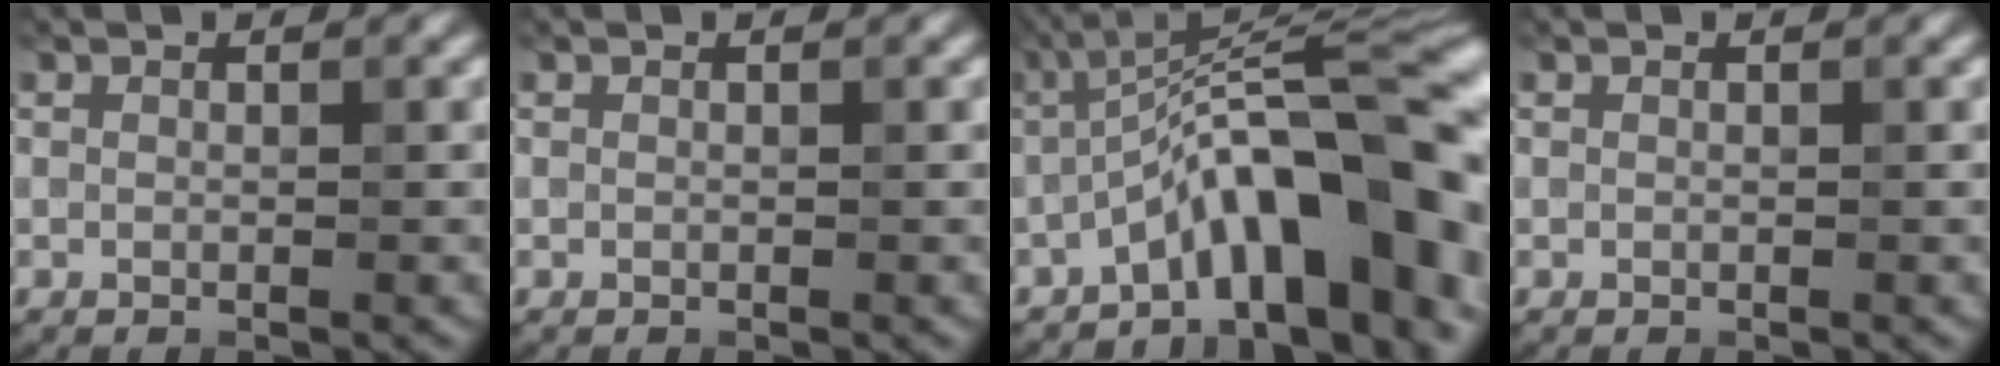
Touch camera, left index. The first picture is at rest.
{"total": 0.0}
{"total": 13.4, "force": [-4.5, 4.1, 12.0], "torque": [-0.158, 0.029, -0.069]}
{"total": 0.0}